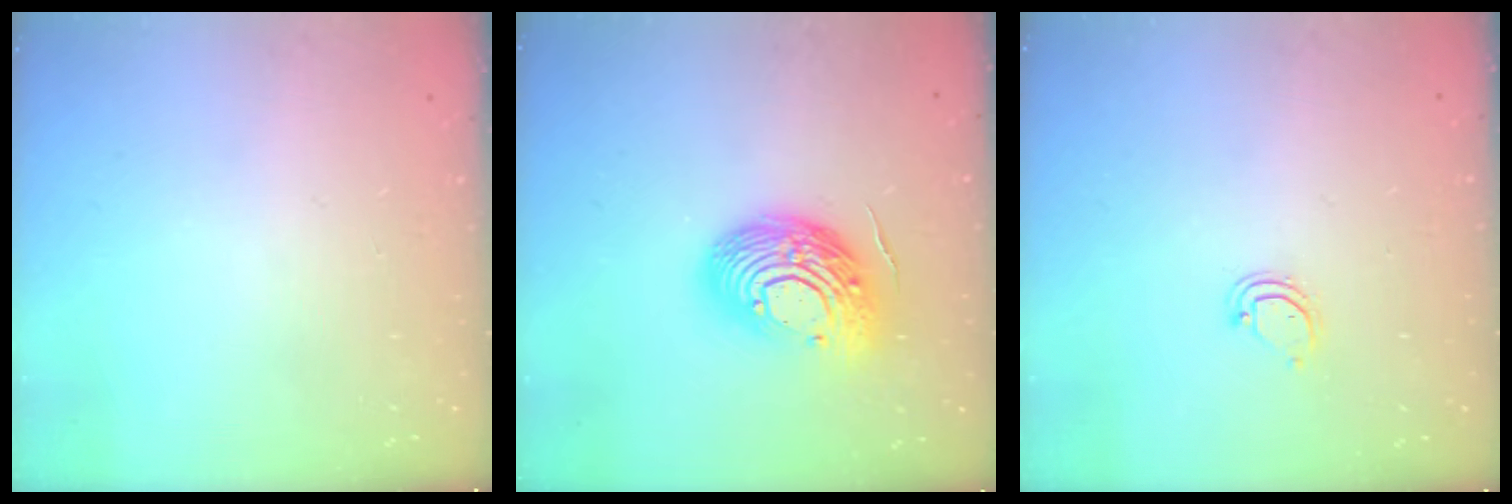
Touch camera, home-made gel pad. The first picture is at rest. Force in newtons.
{"total": 18.7, "press": 18.7, "slide": 1.6}
{"total": 3.6, "press": 3.6, "slide": 0.5}